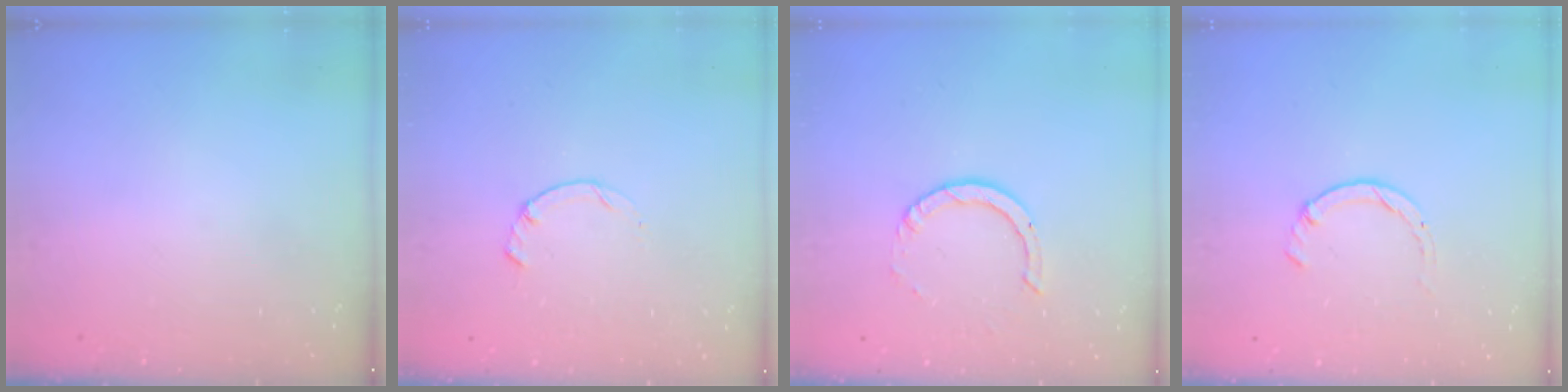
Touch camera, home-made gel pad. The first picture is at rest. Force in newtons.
{"total": 0.5, "press": 0.4, "slide": 0.3}
{"total": 4.0, "press": 4.0, "slide": 0.3}
{"total": 1.7, "press": 1.7, "slide": 0.3}